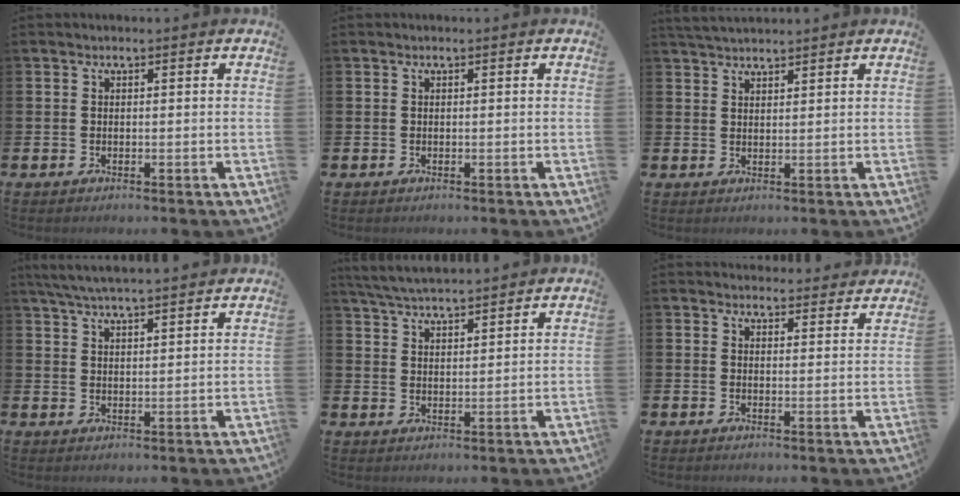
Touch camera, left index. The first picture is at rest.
{"total": 0.0}
{"total": 2.9, "force": [2.8, 0.5, 0.5], "torque": [-0.016, -0.006, 0.053]}
{"total": 5.2, "force": [4.9, 0.2, 1.6], "torque": [-0.051, -0.013, 0.091]}
{"total": 4.9, "force": [4.8, 0.3, 0.9], "torque": [-0.040, -0.020, 0.088]}
{"total": 3.0, "force": [2.9, 0.7, -0.1], "torque": [0.010, -0.020, 0.050]}